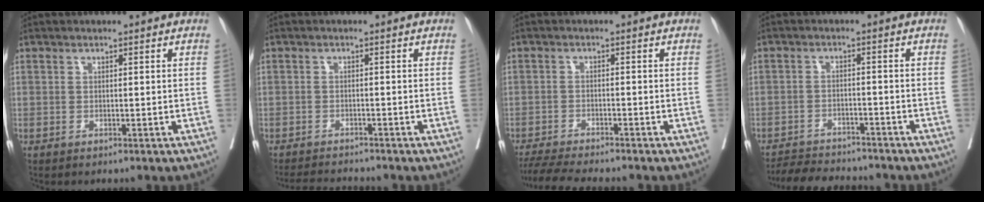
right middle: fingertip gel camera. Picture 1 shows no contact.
{"total": 5.1, "force": [-5.0, -0.1, 1.2], "torque": [-0.017, -0.014, -0.079]}
{"total": 9.1, "force": [-8.2, 0.3, 3.9], "torque": [-0.063, -0.017, -0.130]}
{"total": 9.7, "force": [-9.2, 1.6, 2.6], "torque": [-0.041, -0.001, -0.136]}